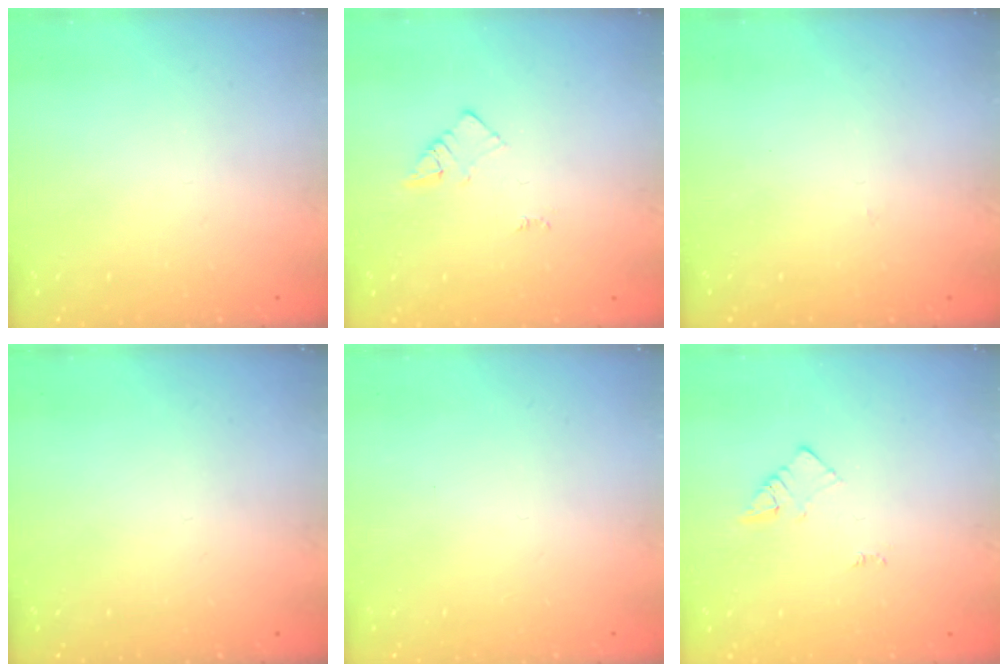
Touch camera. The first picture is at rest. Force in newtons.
{"total": 2.1, "press": 2.1, "slide": 0.3}
{"total": 2.8, "press": 2.8, "slide": 0.4}
{"total": 0.0}
{"total": 1.6, "press": 1.6, "slide": 0.1}
{"total": 2.1, "press": 2.1, "slide": 0.3}